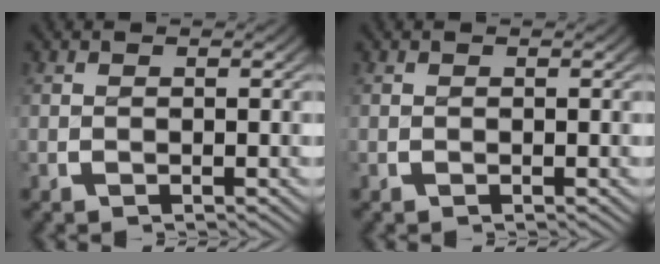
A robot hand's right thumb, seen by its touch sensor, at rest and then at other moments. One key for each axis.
{"total": 0.0}